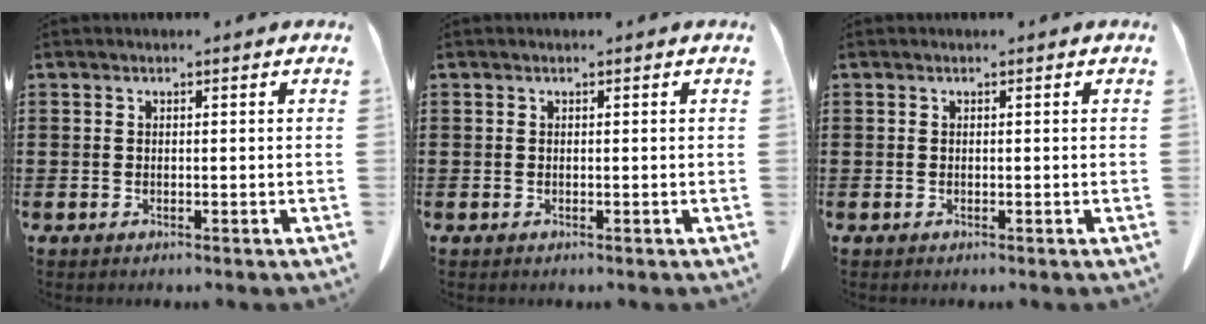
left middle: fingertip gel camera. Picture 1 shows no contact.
{"total": 0.0}
{"total": 0.0}